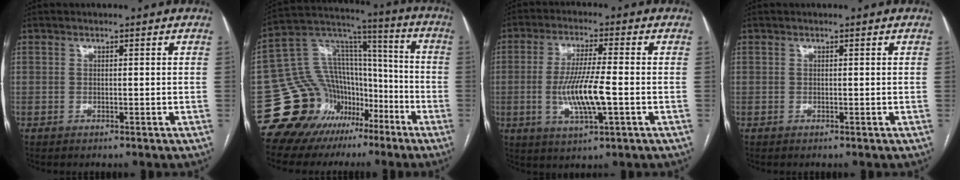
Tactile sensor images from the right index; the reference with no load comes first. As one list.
[{"total": 18.2, "force": [-9.6, 14.2, 6.0], "torque": [-0.098, 0.110, -0.147]}, {"total": 9.3, "force": [-1.7, 0.8, 9.1], "torque": [-0.180, -0.009, -0.031]}, {"total": 0.0}]